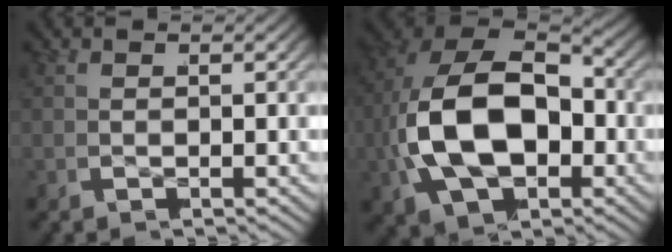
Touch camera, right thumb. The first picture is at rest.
{"total": 16.1, "force": [-0.4, 10.8, 11.9], "torque": [-0.288, -0.040, 0.015]}